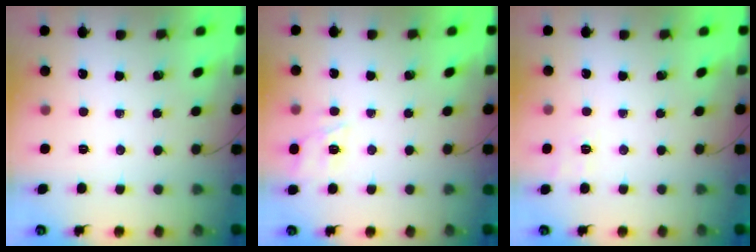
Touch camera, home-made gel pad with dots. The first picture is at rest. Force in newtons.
{"total": 9.6, "press": 9.5, "slide": 1.5}
{"total": 5.5, "press": 5.2, "slide": 1.9}